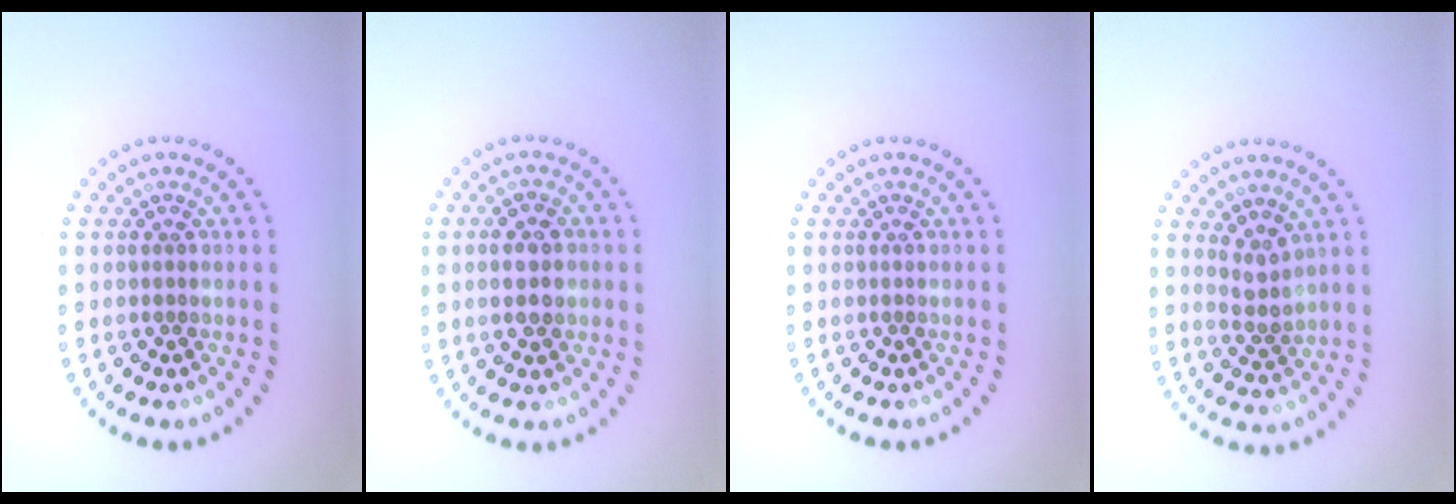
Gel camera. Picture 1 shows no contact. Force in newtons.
{"total": 3.3, "press": 3.3, "slide": 0.1}
{"total": 0.0}
{"total": 2.0, "press": 1.5, "slide": 1.3}